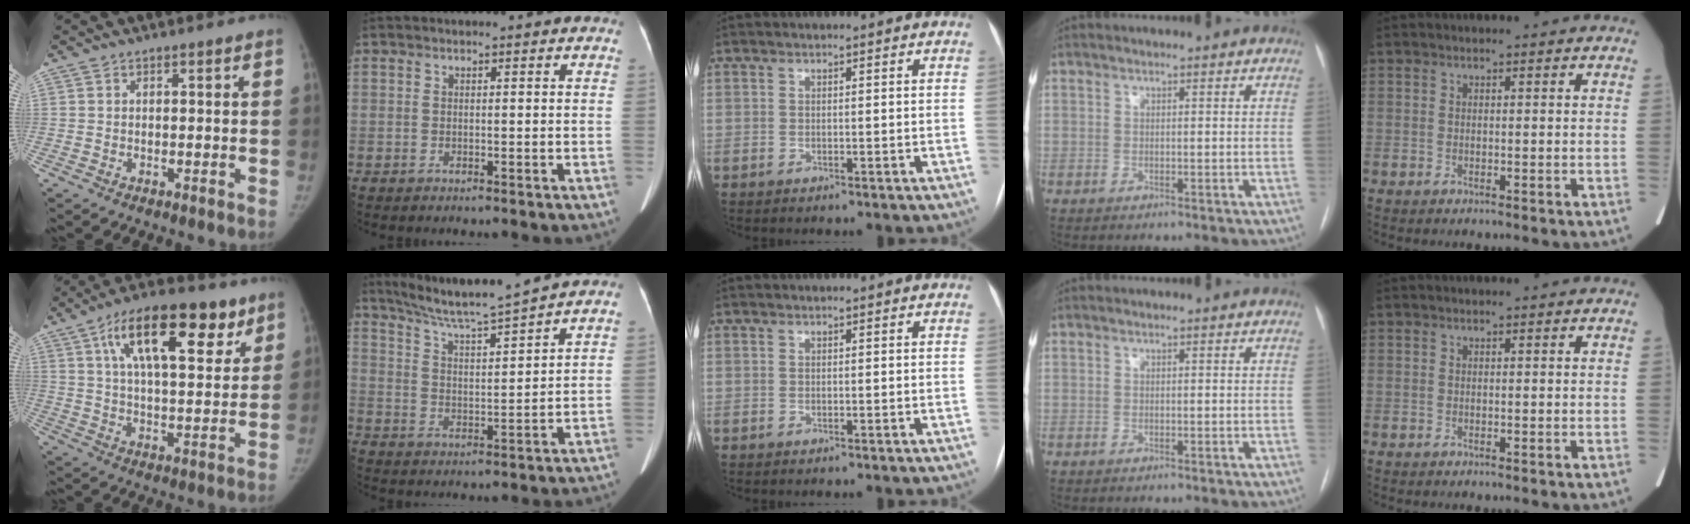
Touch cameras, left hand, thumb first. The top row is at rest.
{"thumb": {"total": 20.5, "force": [10.3, 8.7, 15.4], "torque": [-0.215, -0.017, 0.169]}, "index": {"total": 10.4, "force": [9.4, -1.7, 4.1], "torque": [-0.074, 0.000, 0.167]}}